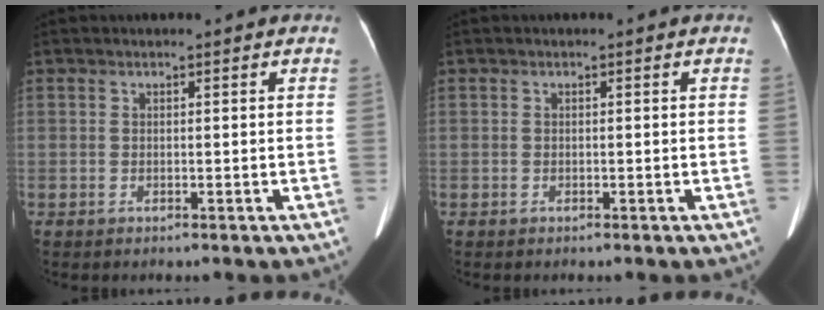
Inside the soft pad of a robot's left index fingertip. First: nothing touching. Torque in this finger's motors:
{"motor_torque": [0.06, 0.06, 0.08, 0.01]}